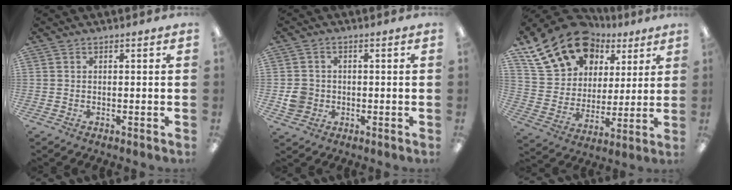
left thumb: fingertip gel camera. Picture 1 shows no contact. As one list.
[{"total": 5.0, "force": [-0.7, 4.7, 1.6], "torque": [-0.021, 0.006, -0.013]}, {"total": 20.8, "force": [12.4, 14.2, 8.6], "torque": [-0.162, -0.054, 0.236]}]